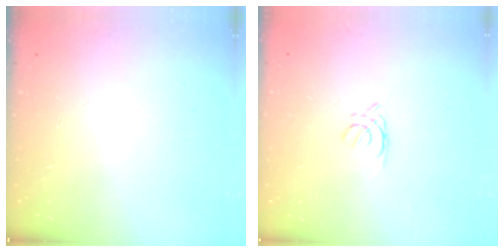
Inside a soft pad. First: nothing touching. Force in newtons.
{"total": 1.7, "press": 1.7, "slide": 0.3}